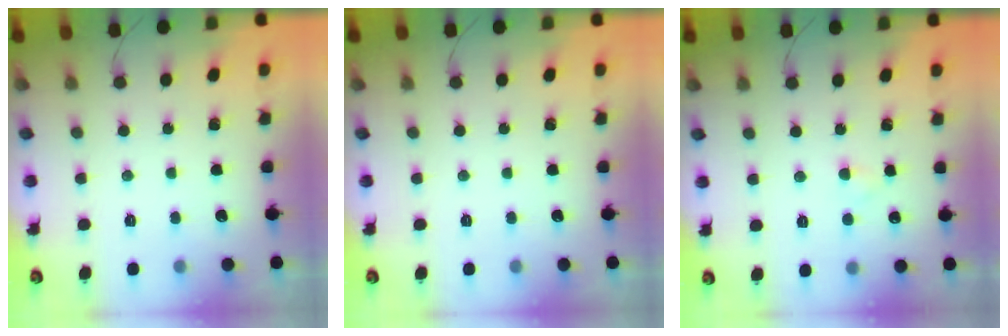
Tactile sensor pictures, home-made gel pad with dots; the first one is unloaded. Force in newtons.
{"total": 0.0}
{"total": 1.6, "press": 1.4, "slide": 0.9}